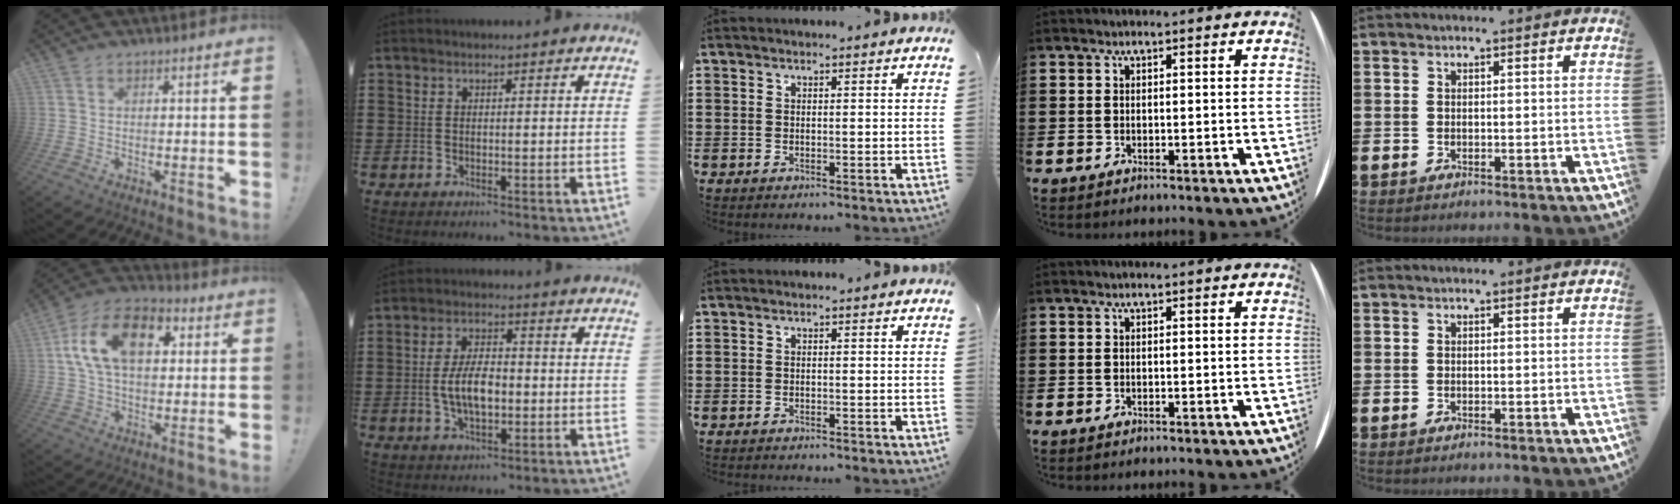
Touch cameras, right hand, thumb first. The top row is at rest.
{"thumb": {"total": 16.7, "force": [4.8, 10.0, 12.4], "torque": [-0.228, 0.007, 0.083]}, "index": {"total": 6.8, "force": [-0.9, 3.3, 5.9], "torque": [-0.120, -0.003, -0.022]}, "middle": {"total": 0.5, "force": [-0.5, -0.1, 0.0], "torque": [-0.002, -0.001, -0.011]}}